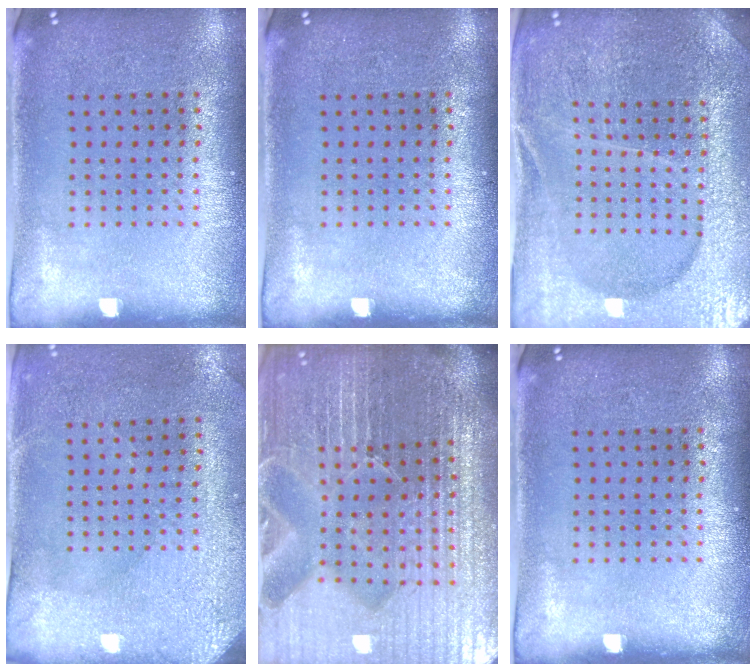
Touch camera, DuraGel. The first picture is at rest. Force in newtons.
{"total": 0.0}
{"total": 4.8, "press": 4.4, "slide": 1.8}
{"total": 3.0, "press": 2.6, "slide": 1.4}
{"total": 7.0, "press": 6.2, "slide": 3.4}
{"total": 0.0}